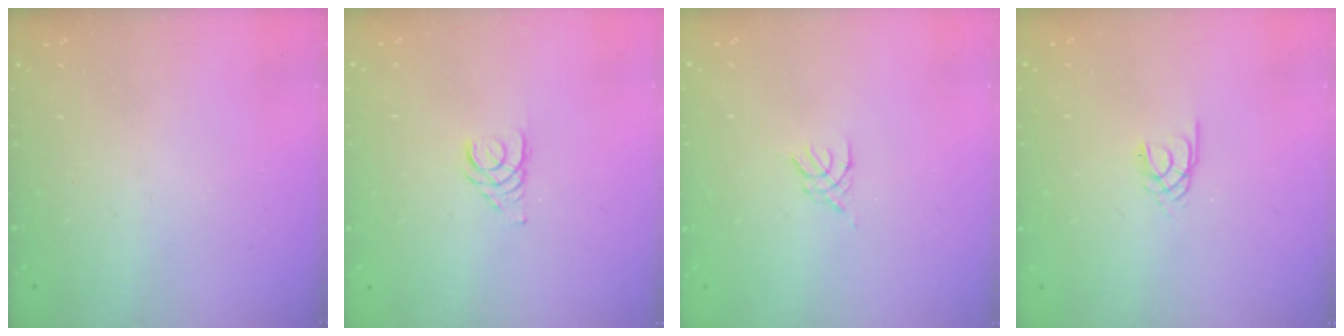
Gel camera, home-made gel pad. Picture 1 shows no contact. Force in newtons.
{"total": 2.9, "press": 2.9, "slide": 0.3}
{"total": 2.6, "press": 2.5, "slide": 0.6}
{"total": 1.7, "press": 1.7, "slide": 0.3}